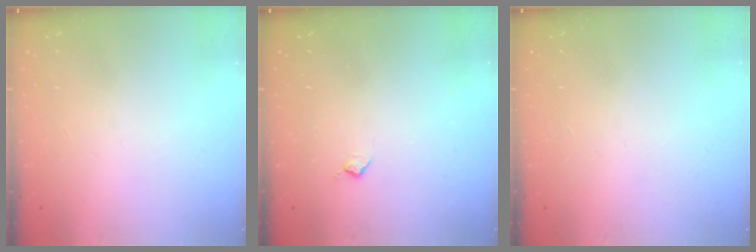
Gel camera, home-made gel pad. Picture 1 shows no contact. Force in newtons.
{"total": 4.1, "press": 4.0, "slide": 0.5}
{"total": 0.0}